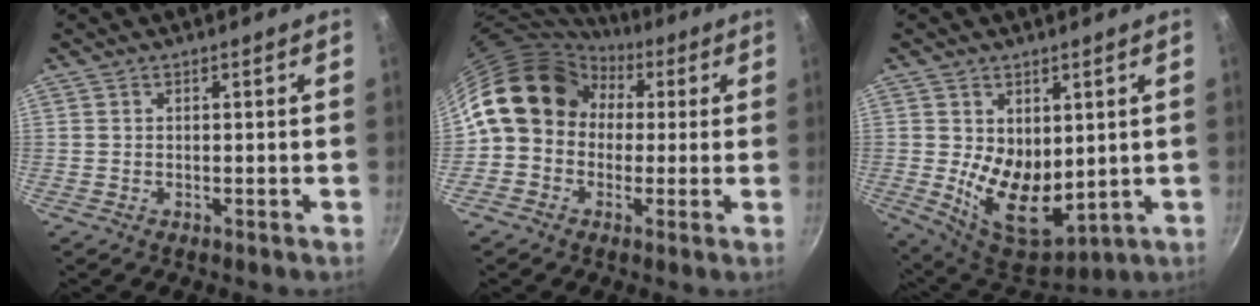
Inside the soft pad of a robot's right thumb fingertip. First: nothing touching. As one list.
[{"total": 13.6, "force": [2.5, 11.4, 7.1], "torque": [-0.083, 0.033, 0.021]}, {"total": 12.8, "force": [0.7, 8.4, 9.6], "torque": [-0.127, -0.036, 0.039]}]